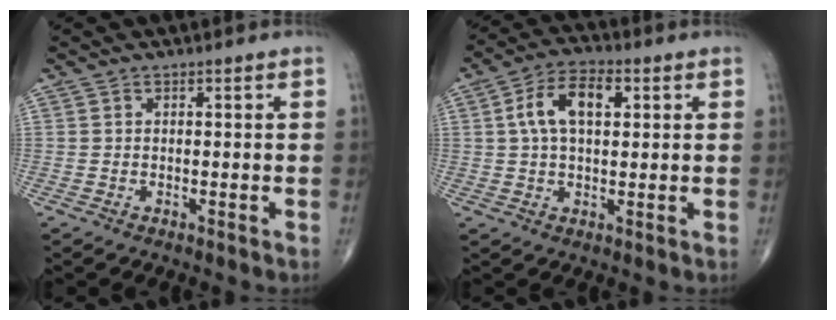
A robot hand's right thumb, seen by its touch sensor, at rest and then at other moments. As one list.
[{"total": 9.3, "force": [2.2, 5.0, 7.5], "torque": [-0.135, 0.018, 0.035]}]